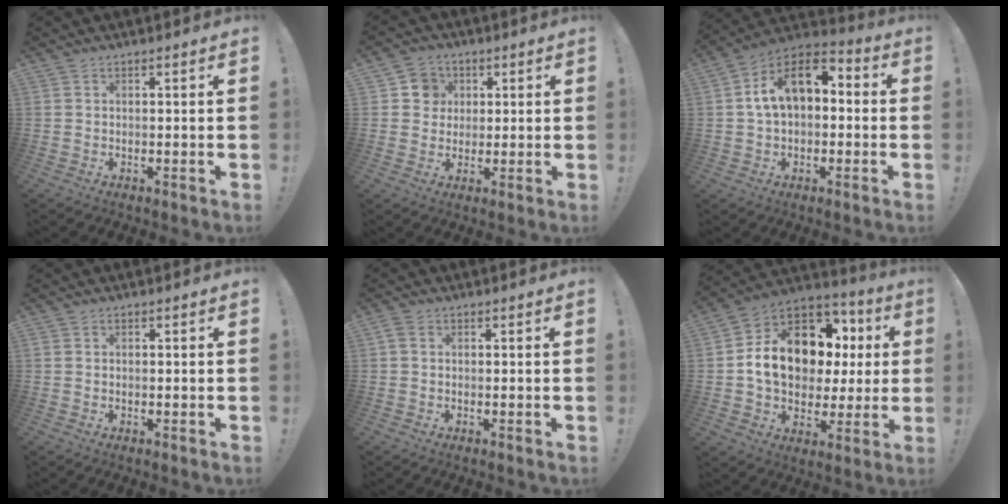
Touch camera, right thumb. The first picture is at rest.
{"total": 6.7, "force": [1.7, 6.4, 1.1], "torque": [-0.017, -0.006, 0.034]}
{"total": 13.4, "force": [3.2, 8.2, 10.1], "torque": [-0.159, 0.010, 0.059]}
{"total": 0.5, "force": [0.0, 0.5, 0.1], "torque": [-0.006, 0.004, 0.000]}
{"total": 1.5, "force": [0.4, 1.0, 1.0], "torque": [-0.016, 0.002, 0.006]}
{"total": 17.0, "force": [3.5, 12.5, 10.9], "torque": [-0.162, -0.006, 0.081]}